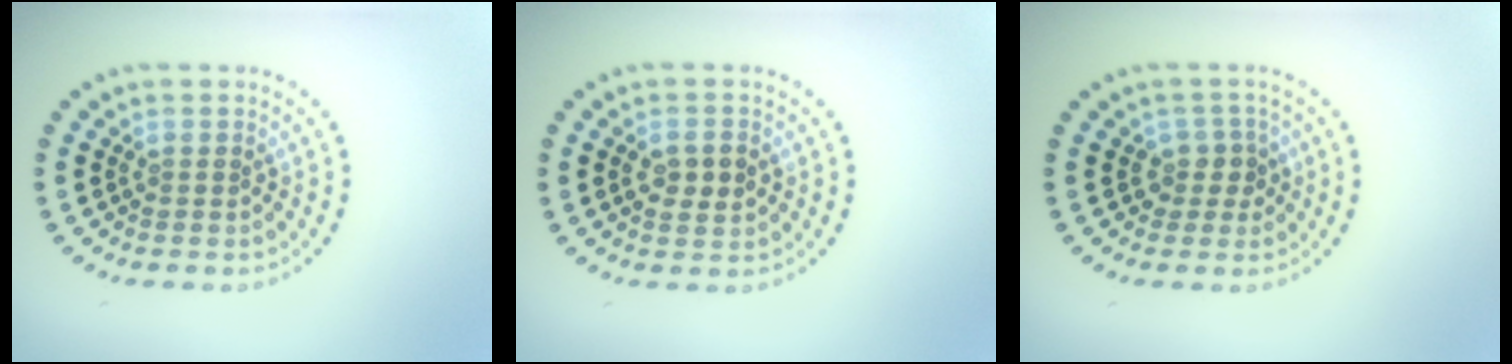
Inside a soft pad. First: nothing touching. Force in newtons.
{"total": 2.4, "press": 2.4, "slide": 0.2}
{"total": 1.8, "press": 1.5, "slide": 1.1}